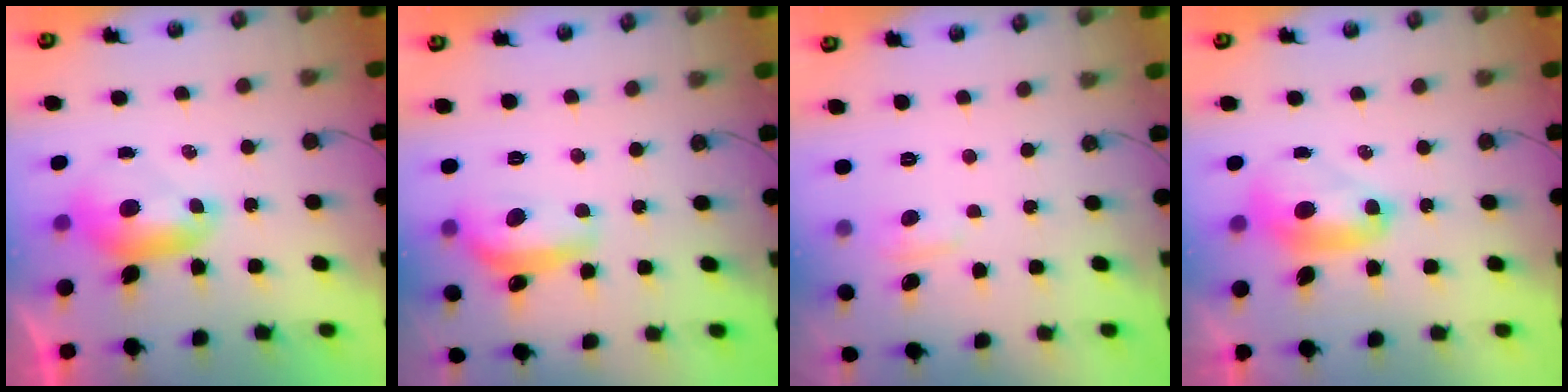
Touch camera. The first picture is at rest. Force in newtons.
{"total": 7.3, "press": 7.3, "slide": 0.6}
{"total": 2.8, "press": 2.8, "slide": 0.5}
{"total": 2.7, "press": 2.7, "slide": 0.1}